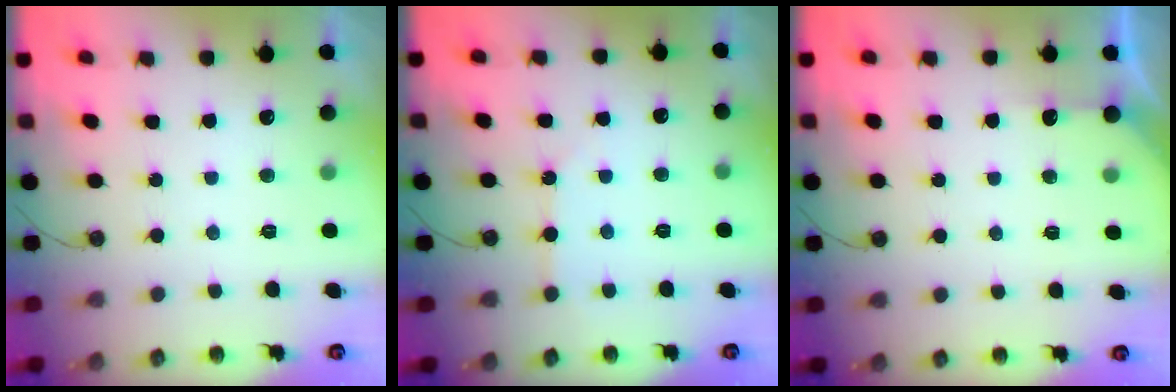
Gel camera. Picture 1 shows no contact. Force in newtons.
{"total": 3.6, "press": 3.5, "slide": 0.6}
{"total": 2.7, "press": 2.7, "slide": 0.2}